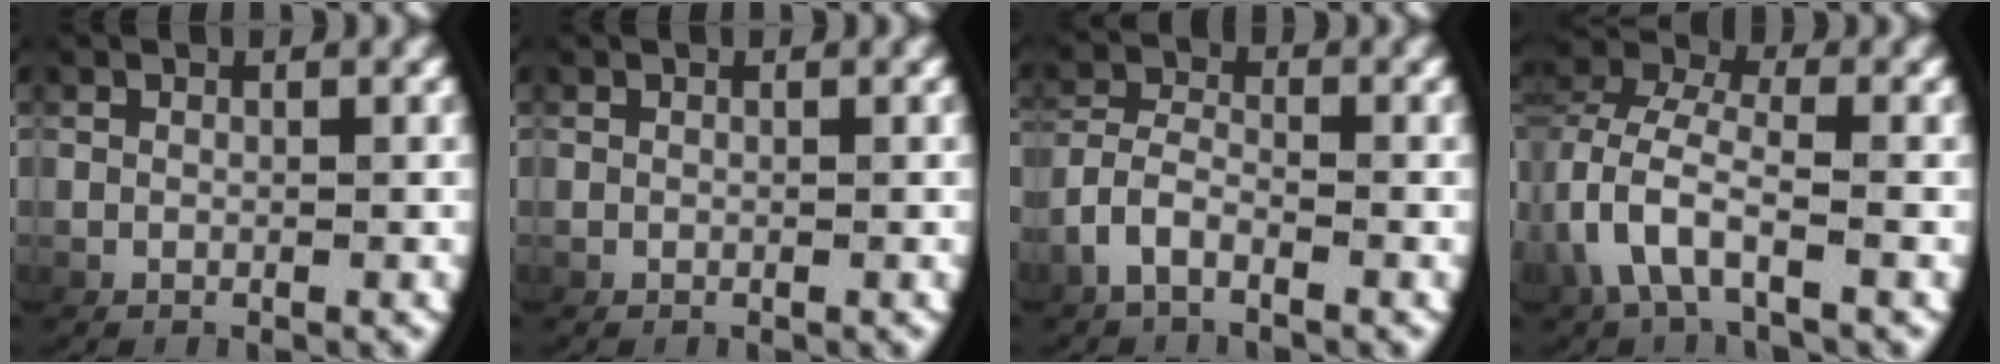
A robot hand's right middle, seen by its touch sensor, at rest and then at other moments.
{"total": 0.0}
{"total": 3.2, "force": [-1.7, 2.2, 1.6], "torque": [-0.048, -0.010, -0.031]}
{"total": 3.1, "force": [-0.5, 1.6, 2.7], "torque": [-0.072, -0.003, -0.009]}